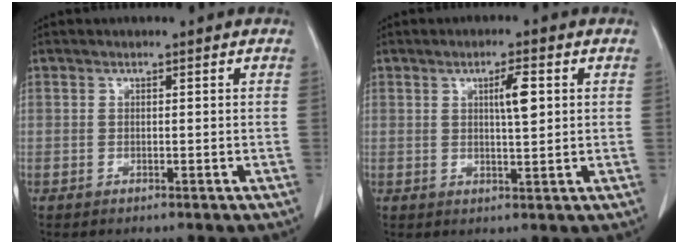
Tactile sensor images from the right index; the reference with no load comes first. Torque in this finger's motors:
{"motor_torque": [0.13, 0.04, 0.08, 0.03]}